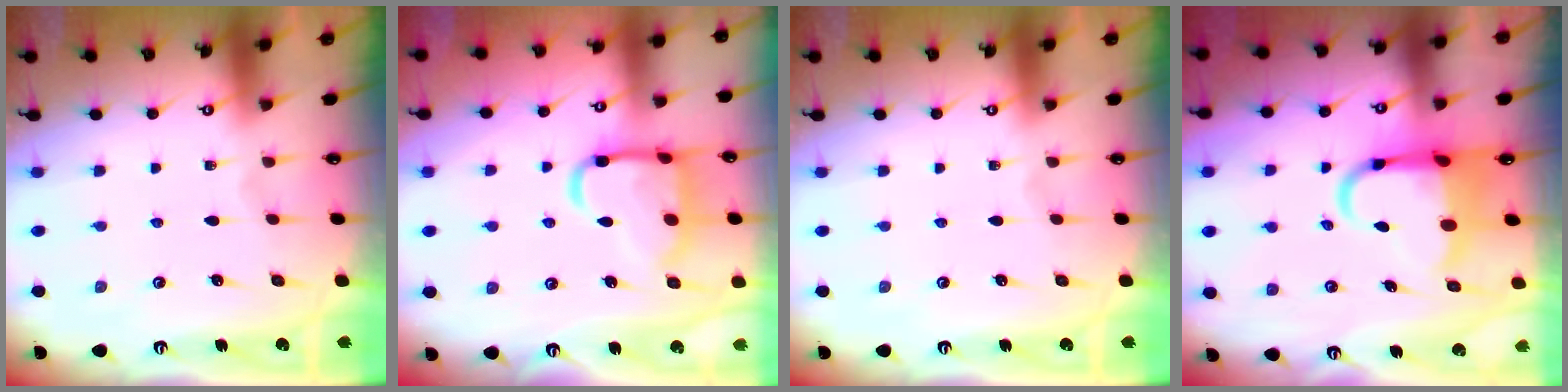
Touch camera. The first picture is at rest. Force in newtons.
{"total": 15.6, "press": 15.5, "slide": 1.5}
{"total": 0.0}
{"total": 8.6, "press": 8.4, "slide": 1.7}